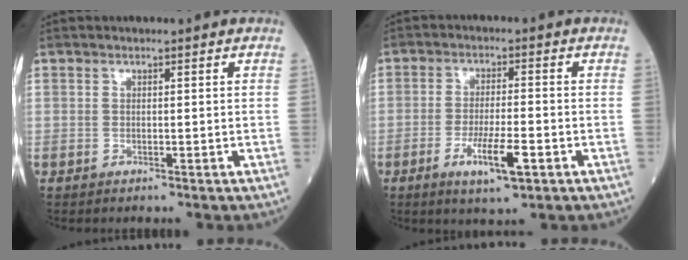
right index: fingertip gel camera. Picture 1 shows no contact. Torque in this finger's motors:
{"motor_torque": [0.87, -0.54, 0.44, 0.11]}